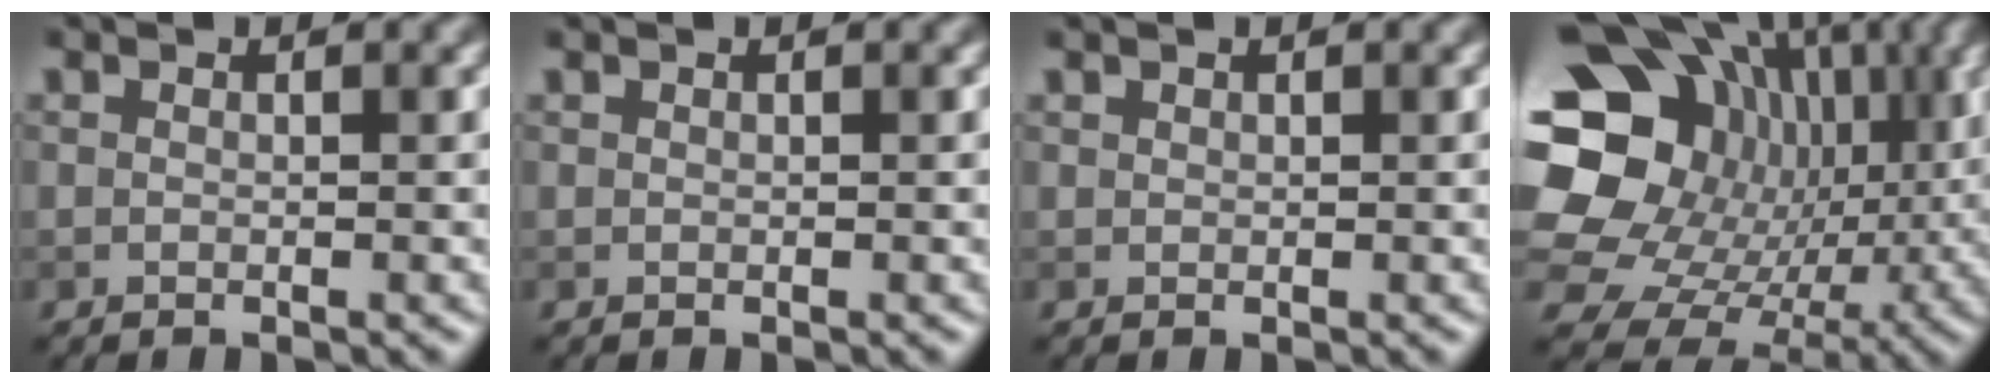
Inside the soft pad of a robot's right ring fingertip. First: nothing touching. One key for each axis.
{"total": 0.0}
{"total": 0.5, "fx": 0.5, "fy": 0.3, "fz": 0.0, "tx": 0.003, "ty": 0.000, "tz": 0.011}
{"total": 22.6, "fx": 4.3, "fy": 19.0, "fz": 11.5, "tx": -0.229, "ty": 0.033, "tz": 0.061}